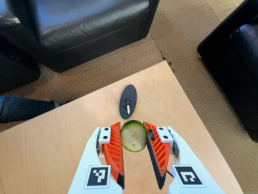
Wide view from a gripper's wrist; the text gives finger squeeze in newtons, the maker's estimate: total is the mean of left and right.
{"total": 9.4, "left": 9.4, "right": 9.4}